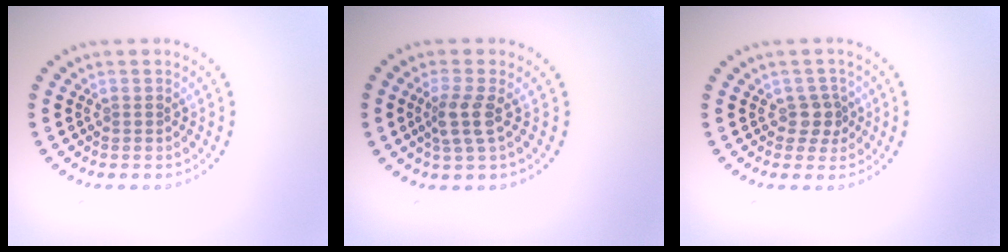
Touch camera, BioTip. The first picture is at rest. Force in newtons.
{"total": 2.5, "press": 2.0, "slide": 1.5}
{"total": 1.8, "press": 1.5, "slide": 1.1}